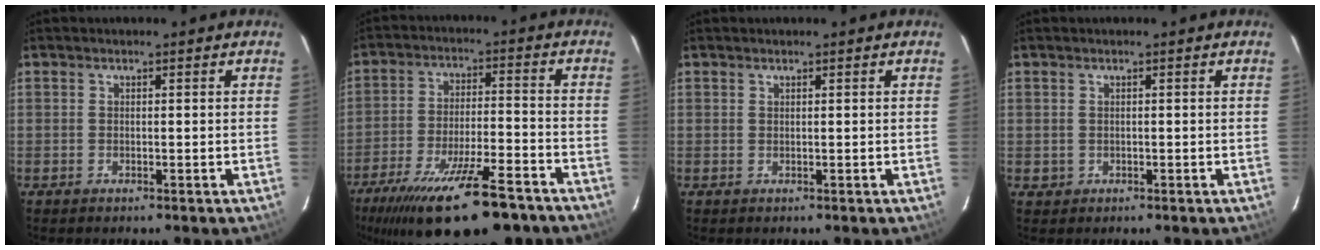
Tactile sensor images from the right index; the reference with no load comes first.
{"total": 21.4, "force": [-15.6, 5.6, 13.4], "torque": [-0.249, -0.040, -0.239]}
{"total": 0.0}
{"total": 1.2, "force": [-0.2, 1.2, 0.1], "torque": [0.000, 0.002, 0.001]}